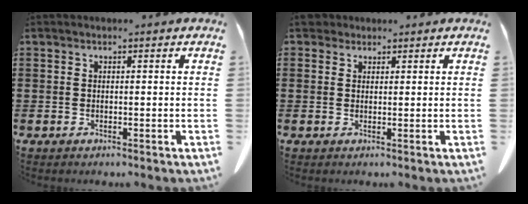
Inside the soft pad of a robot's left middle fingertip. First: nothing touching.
{"total": 2.2, "force": [1.7, 1.1, 0.6], "torque": [-0.019, 0.008, 0.035]}